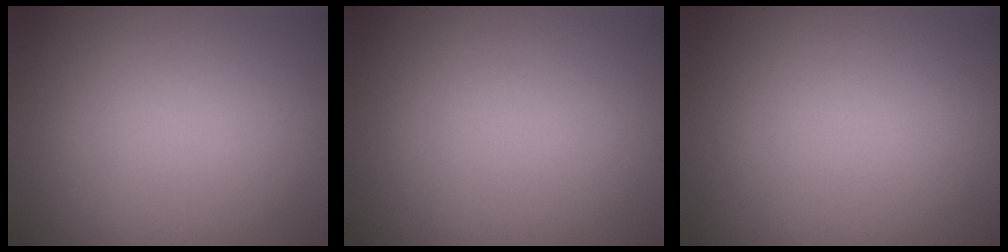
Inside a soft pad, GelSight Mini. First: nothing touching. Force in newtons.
{"total": 0.0}
{"total": 0.0}